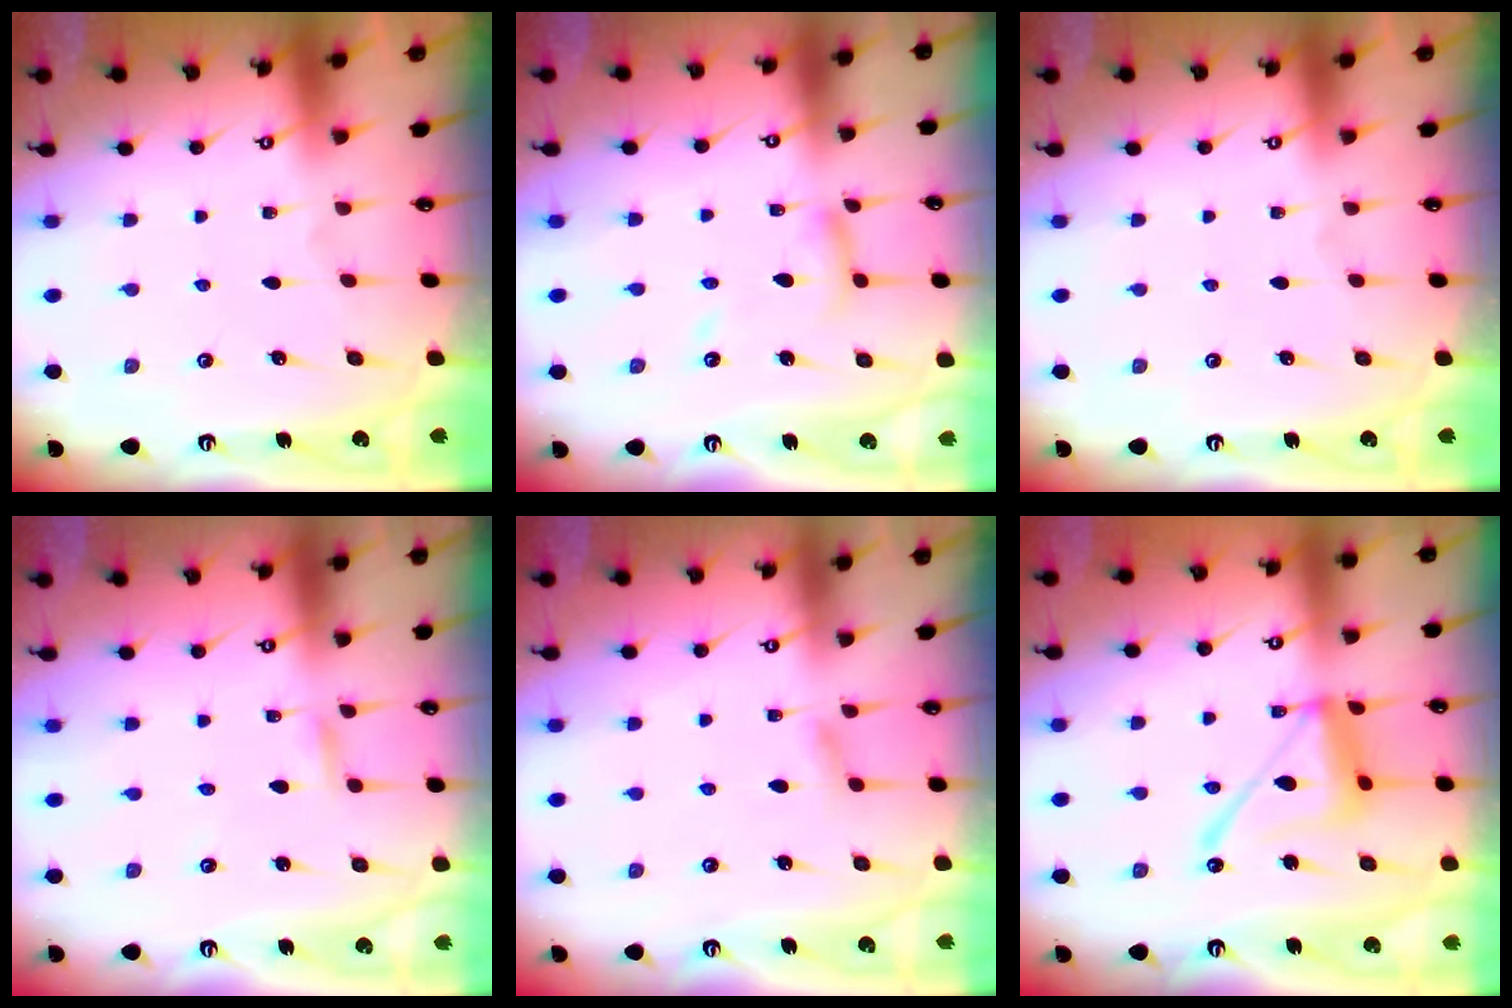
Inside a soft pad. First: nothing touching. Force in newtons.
{"total": 8.9, "press": 8.8, "slide": 0.7}
{"total": 0.0}
{"total": 1.6, "press": 1.6, "slide": 0.1}
{"total": 4.6, "press": 4.5, "slide": 0.6}
{"total": 14.3, "press": 14.2, "slide": 1.4}